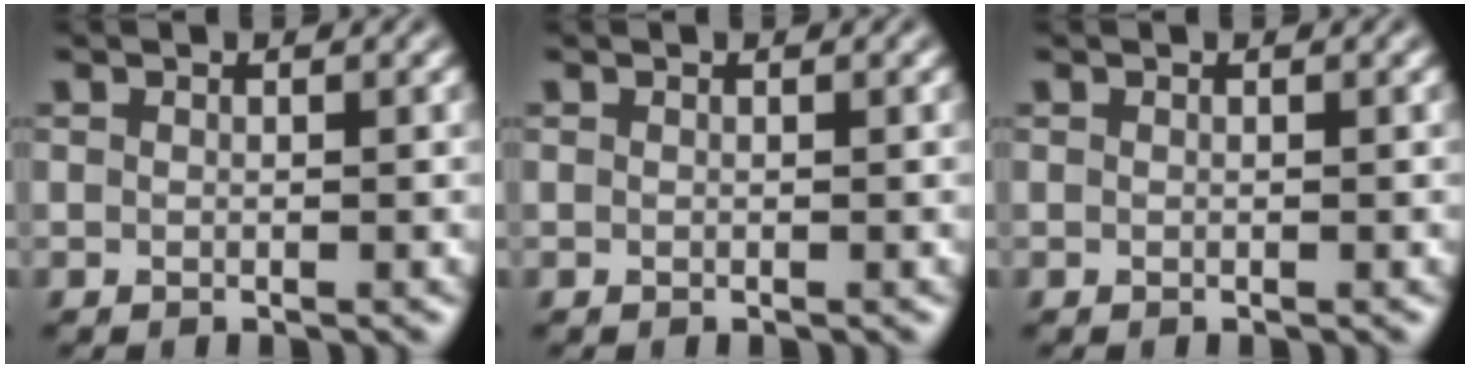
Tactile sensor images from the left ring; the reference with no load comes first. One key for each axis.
{"total": 0.0}
{"total": 0.0}